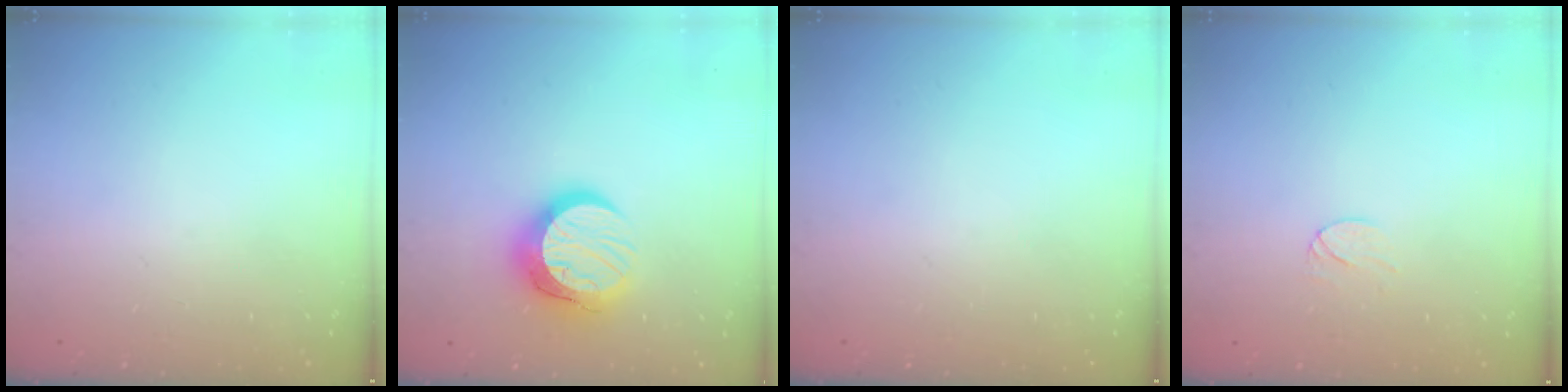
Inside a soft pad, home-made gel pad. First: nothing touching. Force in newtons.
{"total": 14.1, "press": 14.0, "slide": 1.1}
{"total": 0.0}
{"total": 5.1, "press": 5.1, "slide": 0.5}